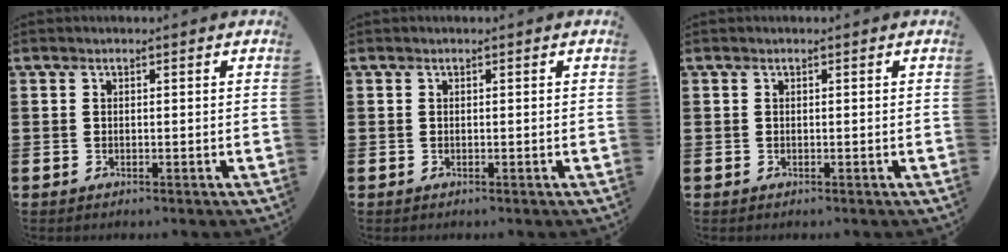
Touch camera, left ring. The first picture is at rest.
{"total": 0.0}
{"total": 0.0}